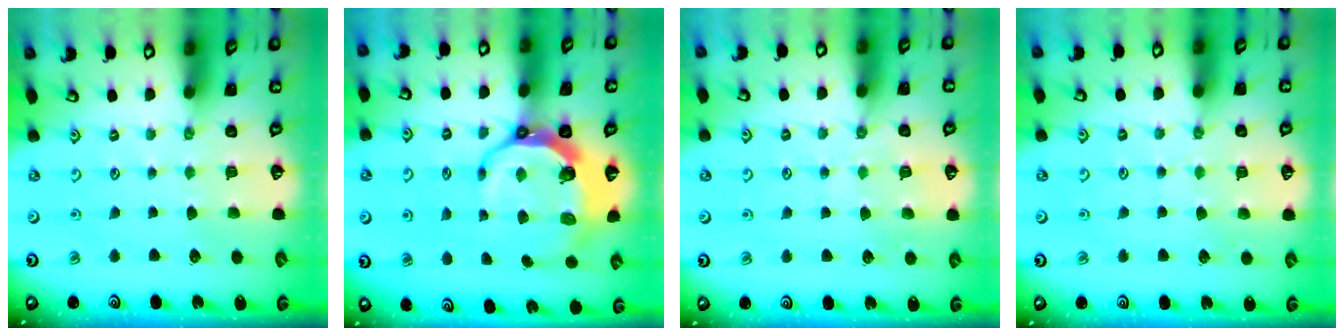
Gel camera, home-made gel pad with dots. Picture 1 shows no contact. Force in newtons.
{"total": 8.4, "press": 7.3, "slide": 4.2}
{"total": 4.0, "press": 3.9, "slide": 0.5}
{"total": 3.9, "press": 3.8, "slide": 0.7}